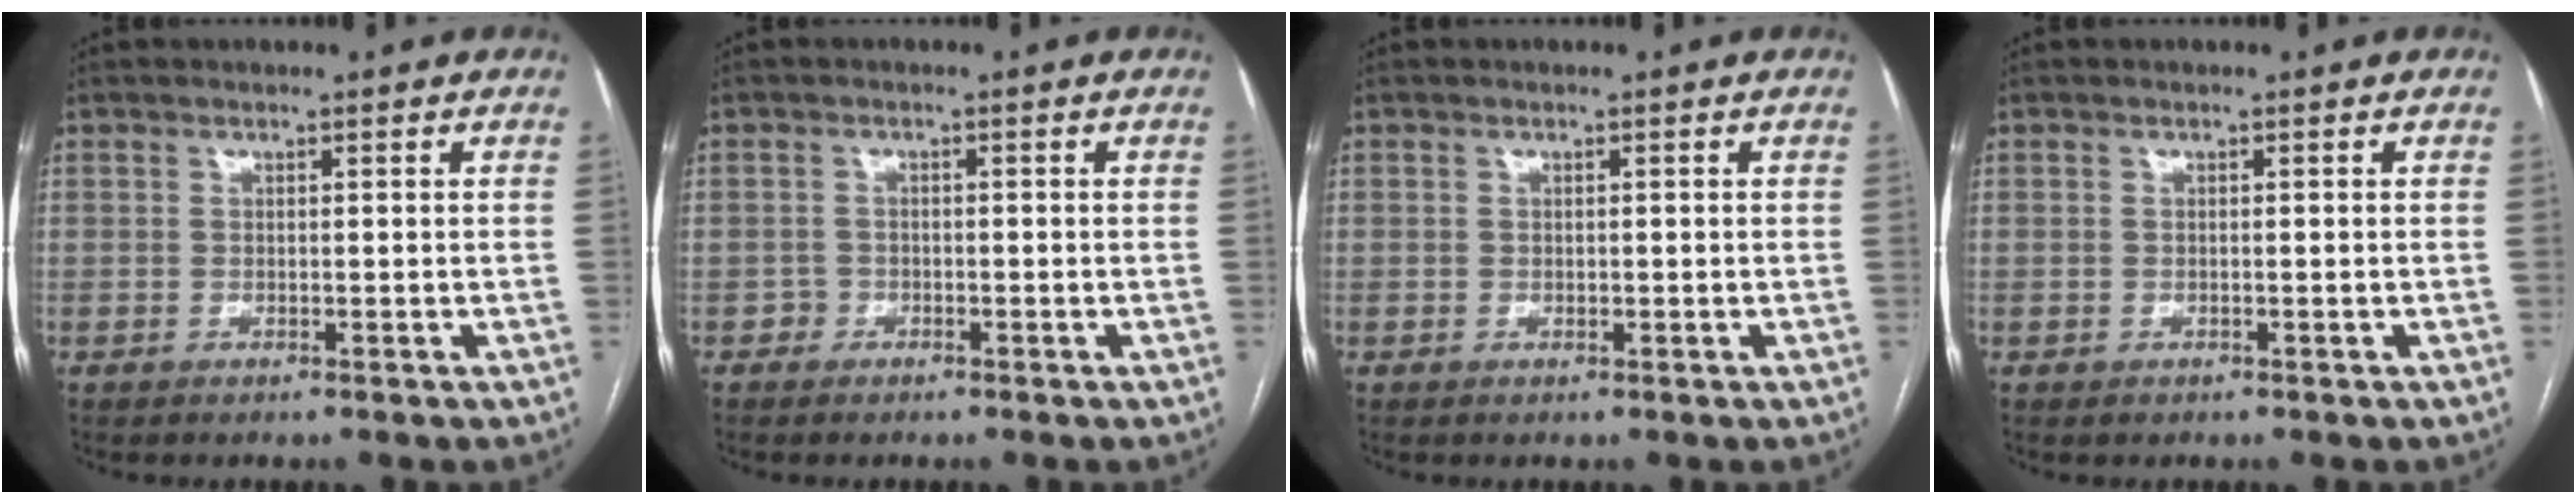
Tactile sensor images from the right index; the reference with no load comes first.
{"total": 1.4, "force": [-0.8, 1.1, -0.2], "torque": [0.004, 0.007, -0.021]}
{"total": 0.5, "force": [0.0, 0.4, 0.3], "torque": [-0.003, 0.001, 0.001]}
{"total": 0.0}